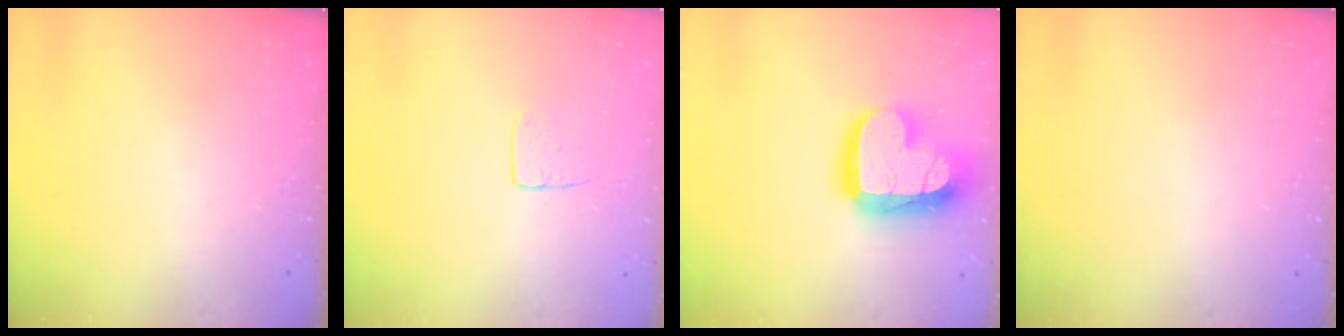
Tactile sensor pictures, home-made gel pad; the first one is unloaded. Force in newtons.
{"total": 5.8, "press": 5.7, "slide": 0.6}
{"total": 21.7, "press": 21.6, "slide": 1.9}
{"total": 0.0}